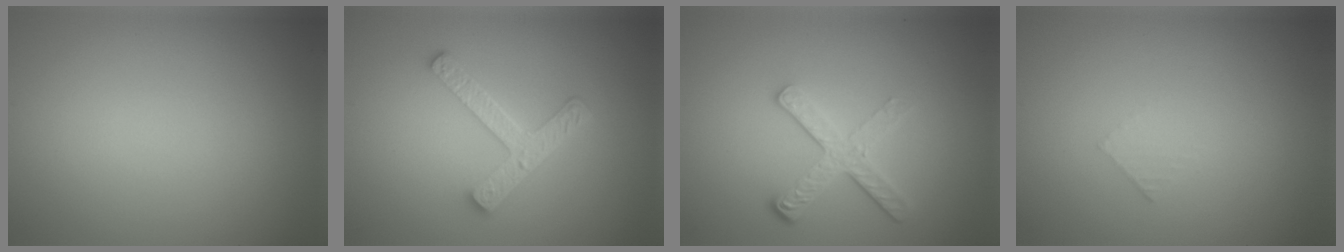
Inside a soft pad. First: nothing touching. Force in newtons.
{"total": 4.5, "press": 3.3, "slide": 3.0}
{"total": 3.9, "press": 2.7, "slide": 2.8}
{"total": 0.8, "press": 0.8, "slide": 0.1}